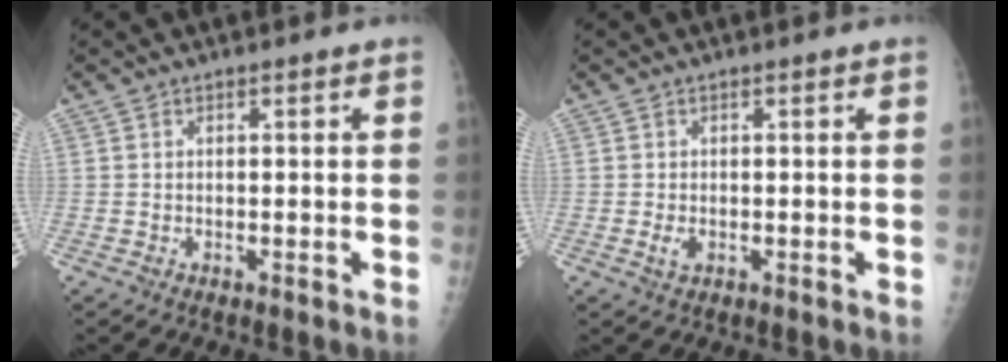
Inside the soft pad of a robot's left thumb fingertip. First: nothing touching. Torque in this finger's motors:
{"motor_torque": [-0.14, 0.05, 0.08, -0.01, 0.01]}